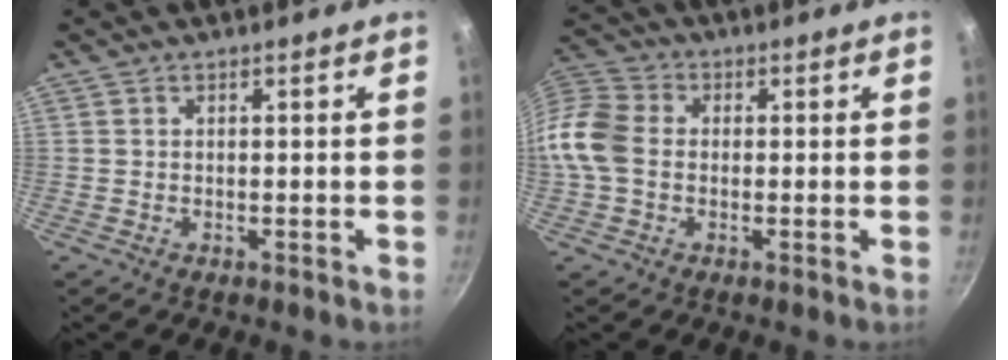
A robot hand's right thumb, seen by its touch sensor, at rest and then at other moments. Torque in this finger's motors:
{"motor_torque": [0.31, 0.79, 0.47, -0.42, 0.40]}